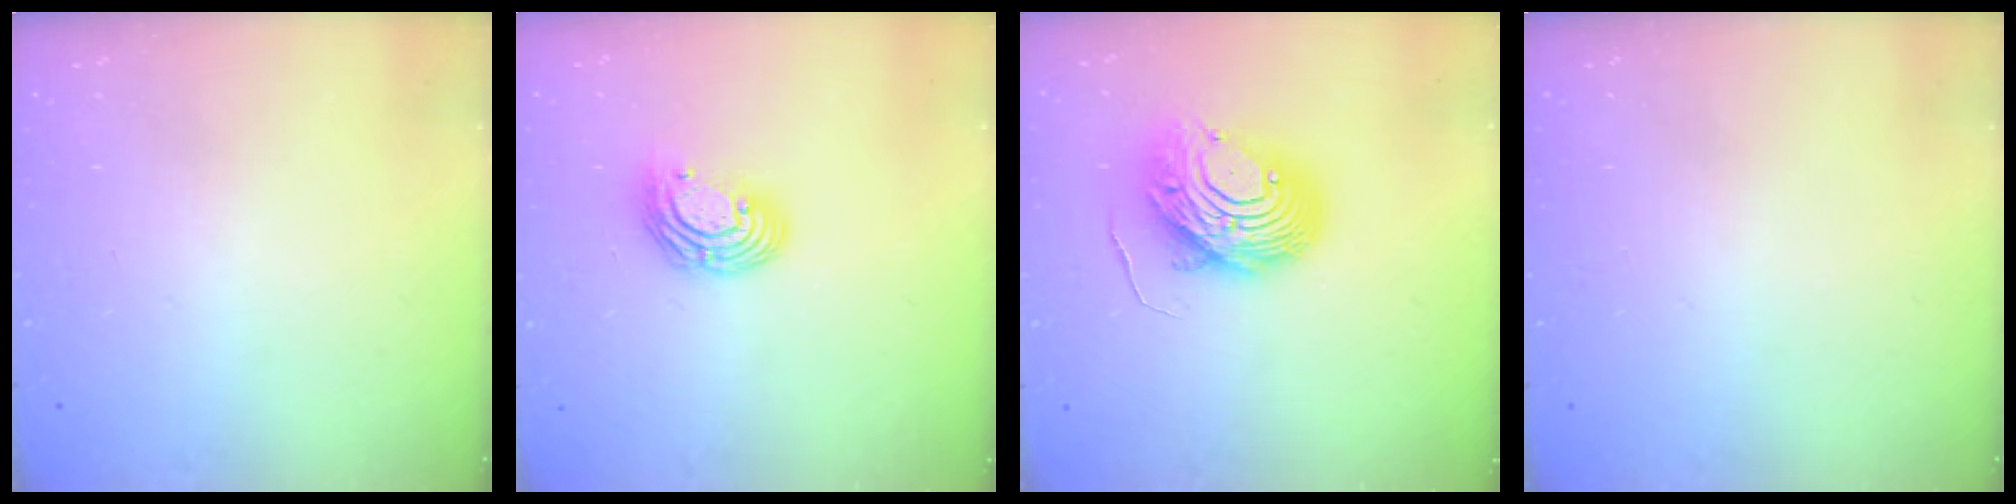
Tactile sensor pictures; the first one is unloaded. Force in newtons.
{"total": 9.5, "press": 9.4, "slide": 1.7}
{"total": 12.2, "press": 12.1, "slide": 1.4}
{"total": 0.0}